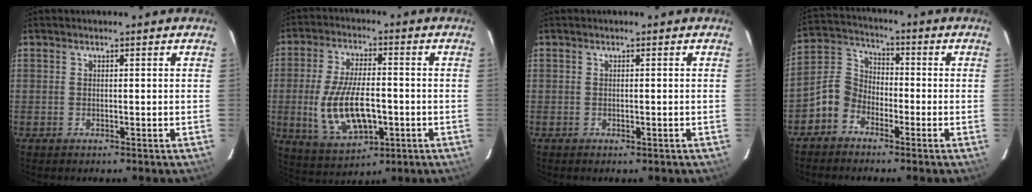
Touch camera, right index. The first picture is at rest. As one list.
[{"total": 14.2, "force": [-2.7, 6.6, 12.3], "torque": [-0.251, -0.013, -0.033]}, {"total": 0.5, "force": [-0.3, 0.2, 0.3], "torque": [-0.007, 0.001, -0.005]}, {"total": 6.8, "force": [-4.1, 4.9, 2.1], "torque": [-0.050, 0.027, -0.091]}]